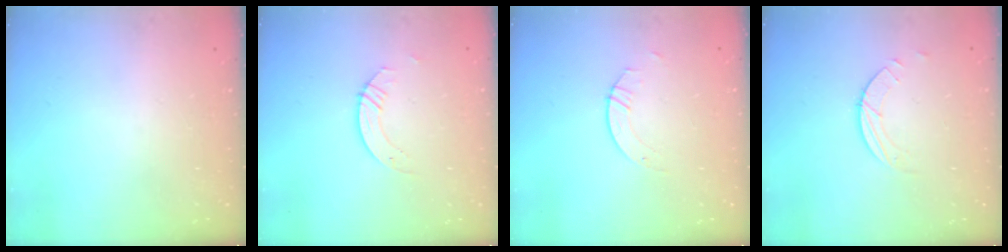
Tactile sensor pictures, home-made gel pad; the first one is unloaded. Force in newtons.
{"total": 2.8, "press": 2.8, "slide": 0.2}
{"total": 2.1, "press": 2.1, "slide": 0.1}
{"total": 1.5, "press": 1.5, "slide": 0.1}